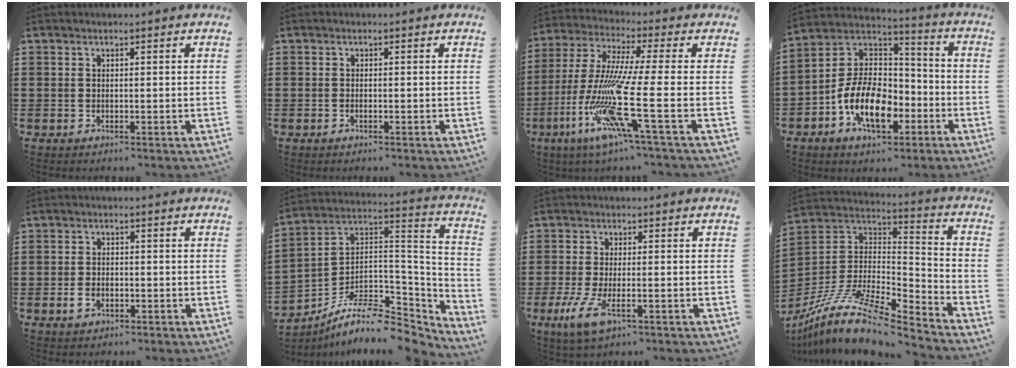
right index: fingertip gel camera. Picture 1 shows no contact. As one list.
[{"total": 0.0}, {"total": 14.0, "force": [-4.5, 1.0, 13.2], "torque": [-0.295, -0.023, -0.092]}, {"total": 12.3, "force": [-5.4, 7.2, 8.5], "torque": [-0.187, 0.011, -0.104]}, {"total": 2.1, "force": [-0.8, 1.5, 1.1], "torque": [-0.031, 0.000, -0.019]}, {"total": 9.5, "force": [-7.3, 3.3, 5.1], "torque": [-0.098, 0.005, -0.142]}, {"total": 4.9, "force": [-2.2, 1.4, 4.1], "torque": [-0.096, -0.015, -0.042]}, {"total": 13.1, "force": [-9.9, 3.3, 8.0], "torque": [-0.158, 0.018, -0.187]}]